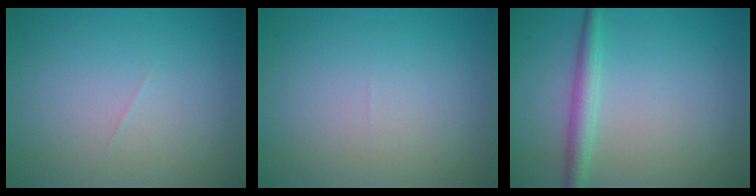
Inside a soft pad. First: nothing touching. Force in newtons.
{"total": 0.0}
{"total": 2.4, "press": 2.4, "slide": 0.0}